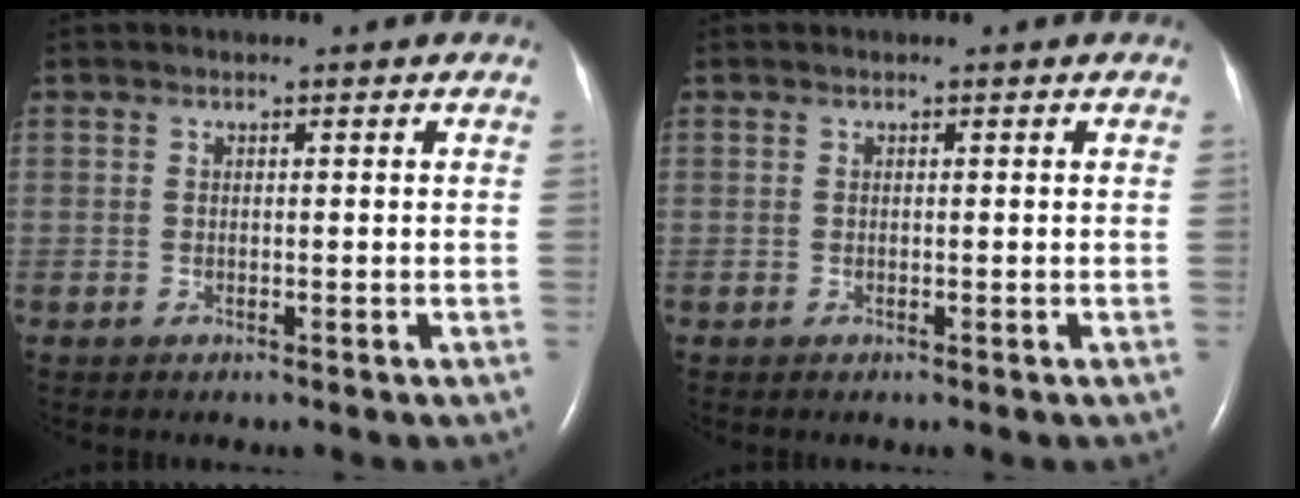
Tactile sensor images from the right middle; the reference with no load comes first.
{"total": 0.0}